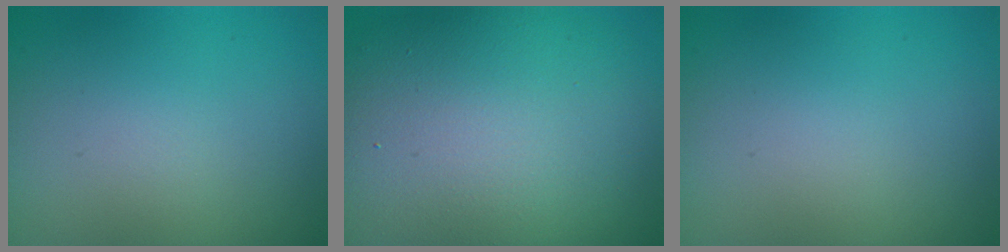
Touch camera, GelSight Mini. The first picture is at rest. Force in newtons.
{"total": 14.9, "press": 14.9, "slide": 0.8}
{"total": 0.0}